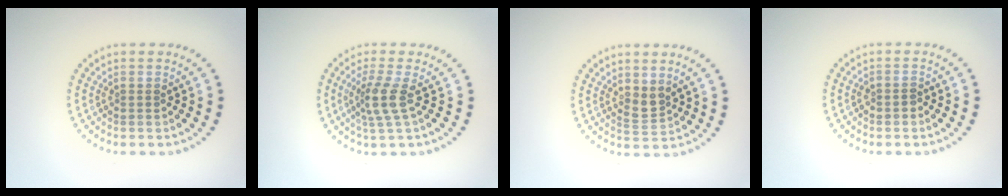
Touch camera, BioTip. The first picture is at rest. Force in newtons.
{"total": 2.7, "press": 2.0, "slide": 1.8}
{"total": 1.6, "press": 1.3, "slide": 1.0}
{"total": 0.8, "press": 0.7, "slide": 0.4}